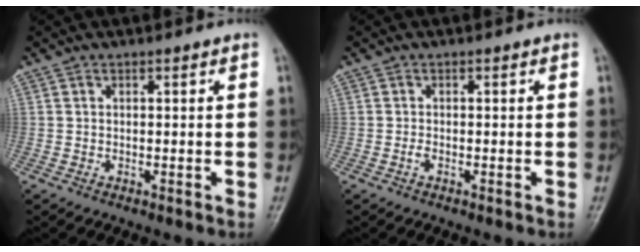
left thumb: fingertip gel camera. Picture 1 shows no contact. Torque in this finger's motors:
{"motor_torque": [-0.41, -0.28, 0.03, 0.05, 0.00]}